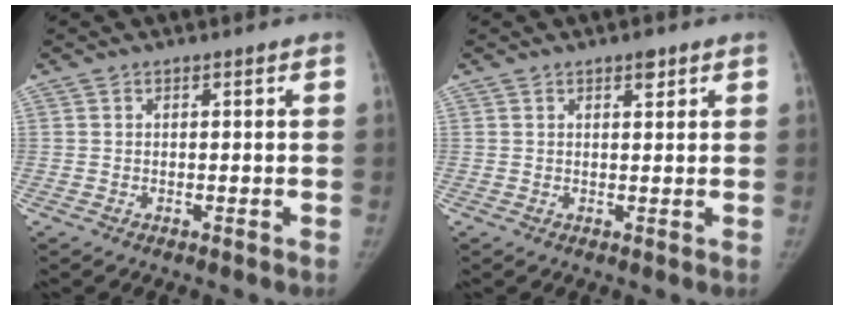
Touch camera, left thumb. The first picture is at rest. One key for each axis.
{"total": 2.0, "fx": 1.3, "fy": 0.8, "fz": 1.3, "tx": -0.012, "ty": -0.006, "tz": 0.019}